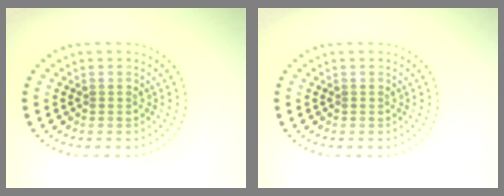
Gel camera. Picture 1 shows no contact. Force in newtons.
{"total": 0.0}